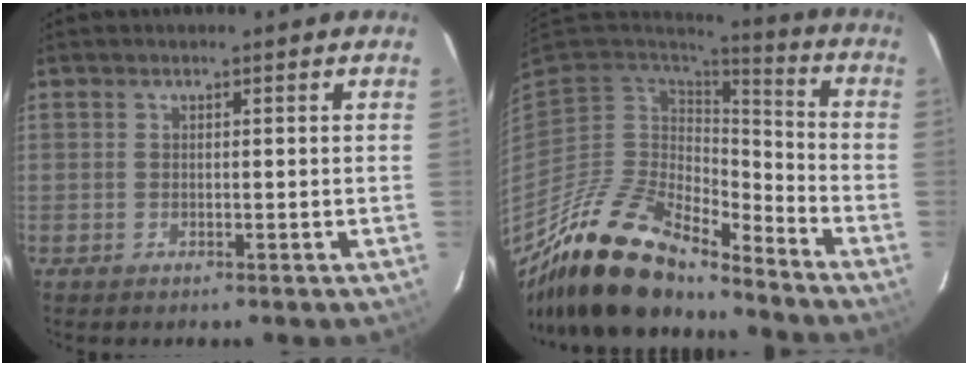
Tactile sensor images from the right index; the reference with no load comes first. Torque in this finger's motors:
{"motor_torque": [-0.14, -0.93, 0.18, 0.01]}